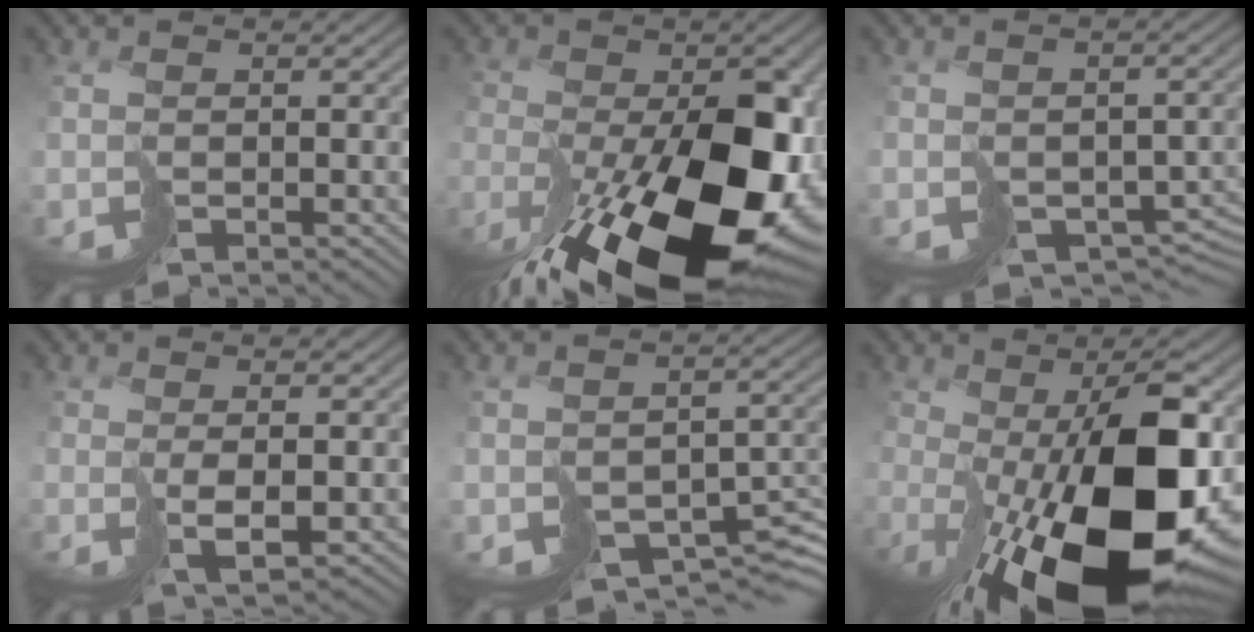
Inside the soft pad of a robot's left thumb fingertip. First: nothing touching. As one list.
[{"total": 19.0, "force": [-8.6, 8.5, 14.7], "torque": [-0.233, -0.052, -0.106]}, {"total": 6.2, "force": [-2.7, 4.1, 3.8], "torque": [-0.063, -0.027, -0.021]}, {"total": 1.8, "force": [0.8, -0.6, 1.5], "torque": [-0.023, 0.007, 0.020]}, {"total": 6.8, "force": [-4.3, 3.4, 4.0], "torque": [-0.054, -0.028, -0.043]}, {"total": 18.5, "force": [-3.4, 7.3, 16.6], "torque": [-0.238, -0.027, -0.033]}]